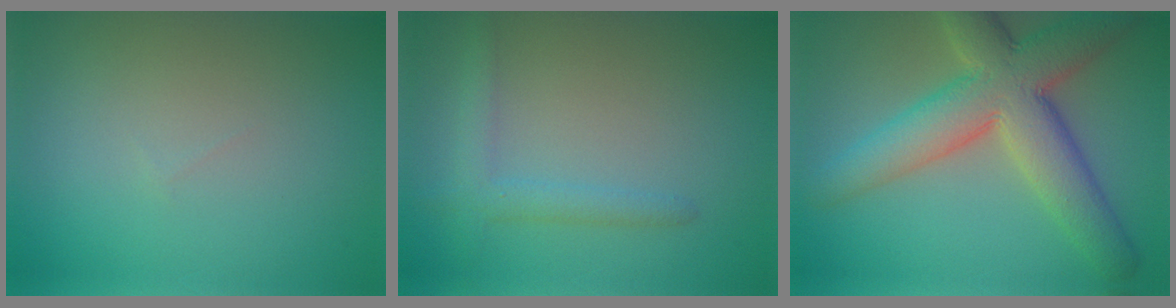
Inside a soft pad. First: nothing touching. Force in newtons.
{"total": 2.3, "press": 2.3, "slide": 0.1}
{"total": 9.5, "press": 9.5, "slide": 0.6}